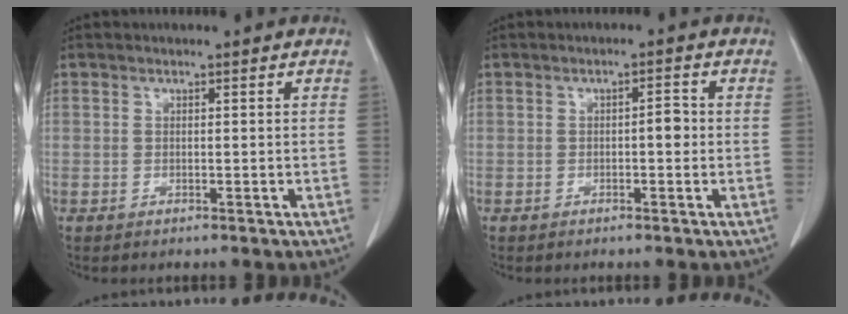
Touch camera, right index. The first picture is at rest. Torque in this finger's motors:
{"motor_torque": [0.28, -0.04, 0.01, 0.04]}